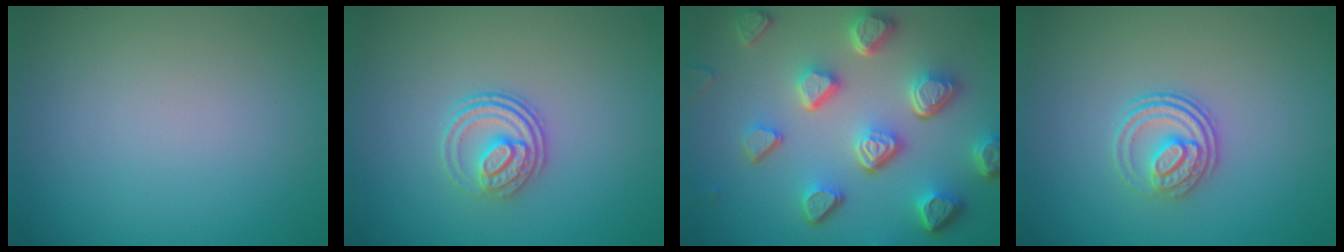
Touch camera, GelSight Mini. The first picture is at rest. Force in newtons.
{"total": 2.9, "press": 2.4, "slide": 1.6}
{"total": 7.6, "press": 5.6, "slide": 5.2}
{"total": 2.9, "press": 2.4, "slide": 1.6}